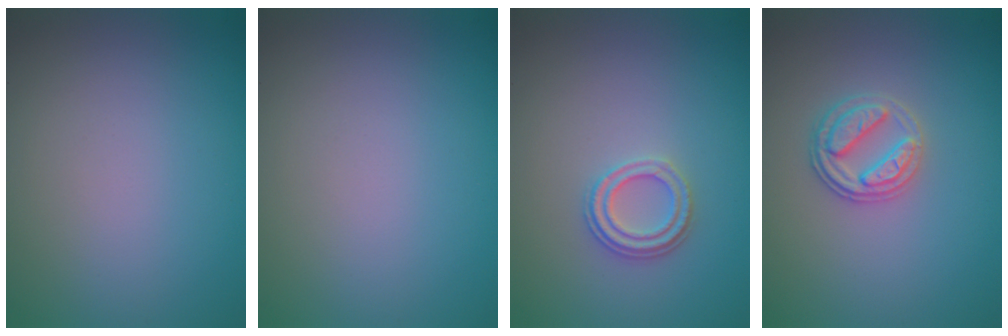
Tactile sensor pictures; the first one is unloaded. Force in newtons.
{"total": 0.0}
{"total": 2.3, "press": 2.1, "slide": 1.0}
{"total": 2.6, "press": 2.5, "slide": 0.8}